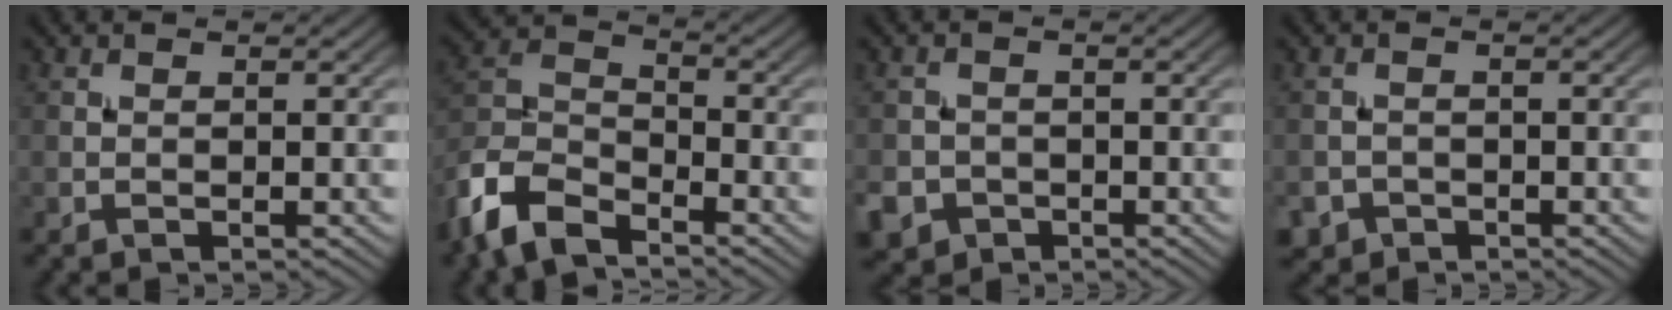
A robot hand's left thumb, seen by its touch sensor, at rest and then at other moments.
{"total": 9.5, "force": [-7.1, 3.8, 5.0], "torque": [-0.114, -0.008, -0.163]}
{"total": 4.1, "force": [-2.2, 3.3, 1.0], "torque": [-0.025, -0.004, -0.047]}
{"total": 1.9, "force": [-1.4, 1.3, 0.2], "torque": [-0.003, -0.005, -0.030]}